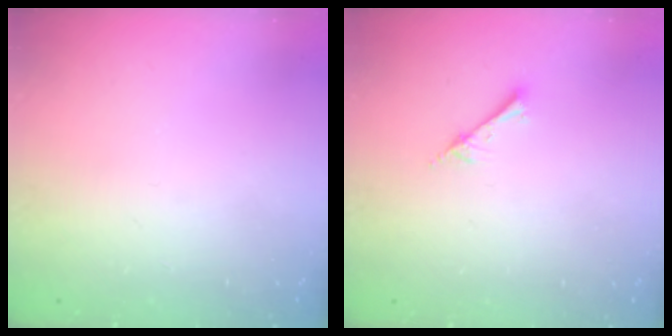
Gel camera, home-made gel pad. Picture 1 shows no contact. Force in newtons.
{"total": 2.2, "press": 2.2, "slide": 0.3}